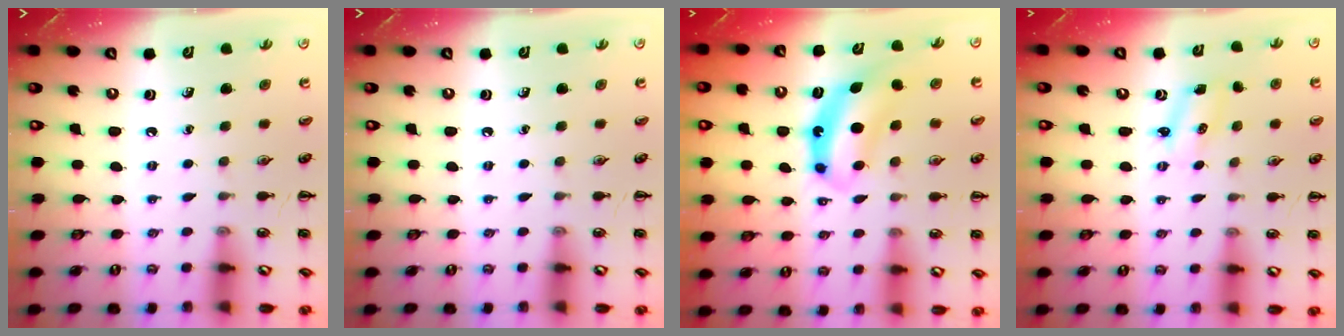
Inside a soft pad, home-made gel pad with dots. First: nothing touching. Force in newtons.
{"total": 0.0}
{"total": 7.6, "press": 7.5, "slide": 1.3}
{"total": 2.6, "press": 2.6, "slide": 0.5}